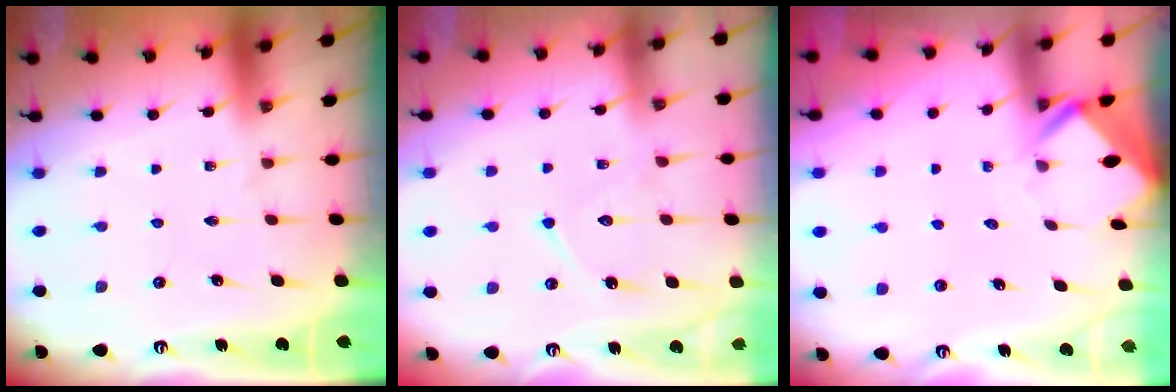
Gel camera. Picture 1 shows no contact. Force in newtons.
{"total": 9.8, "press": 9.7, "slide": 0.8}
{"total": 2.7, "press": 2.7, "slide": 0.2}